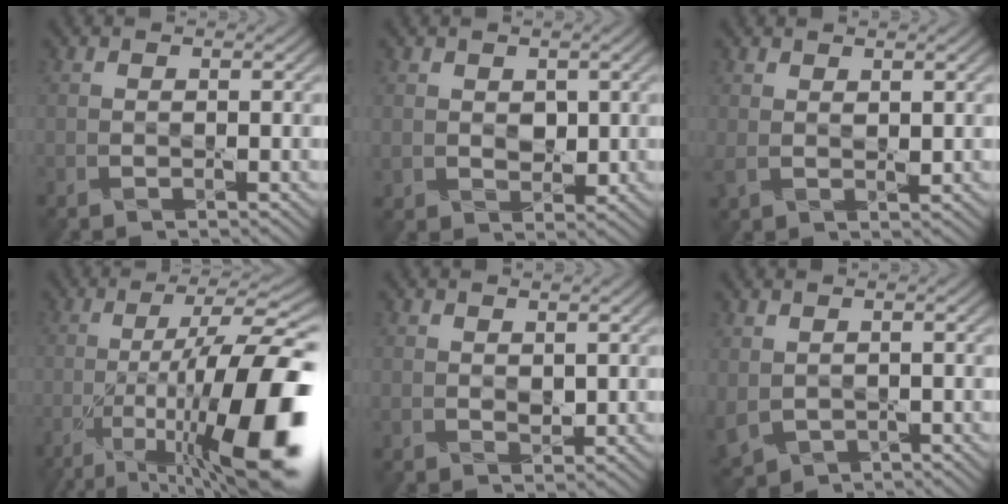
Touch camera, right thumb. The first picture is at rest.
{"total": 2.6, "force": [0.8, 2.1, 1.3], "torque": [-0.038, -0.009, 0.017]}
{"total": 2.3, "force": [1.1, 1.1, 1.7], "torque": [-0.042, -0.004, 0.026]}
{"total": 18.2, "force": [-6.7, 5.3, 16.1], "torque": [-0.254, 0.005, -0.110]}
{"total": 1.6, "force": [0.8, 1.0, 0.9], "torque": [-0.021, -0.007, 0.022]}
{"total": 3.5, "force": [0.0, 2.7, 2.2], "torque": [-0.073, -0.017, 0.004]}